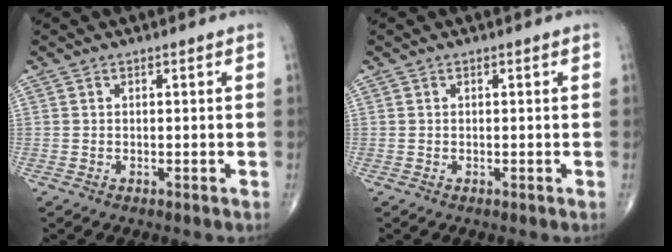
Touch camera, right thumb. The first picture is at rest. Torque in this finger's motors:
{"motor_torque": [-0.29, 0.29, -0.10, -0.10, -0.03]}